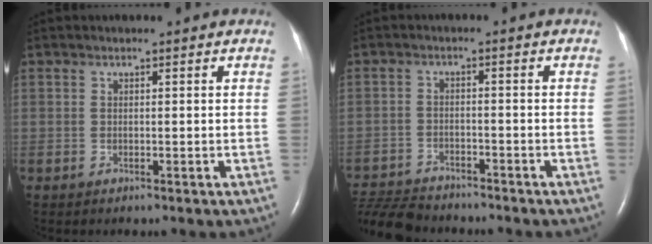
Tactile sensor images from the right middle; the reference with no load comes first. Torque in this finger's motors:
{"motor_torque": [0.20, -0.35, -0.04, 0.01]}